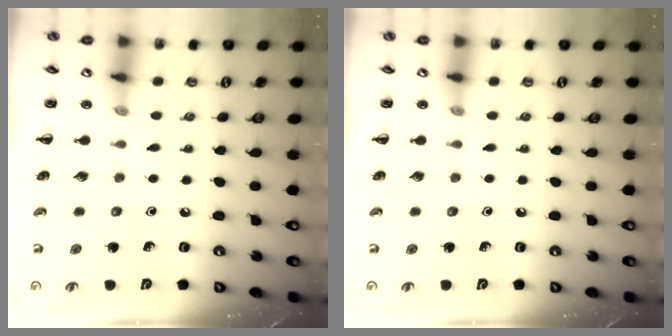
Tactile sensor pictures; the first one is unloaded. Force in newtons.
{"total": 0.0}